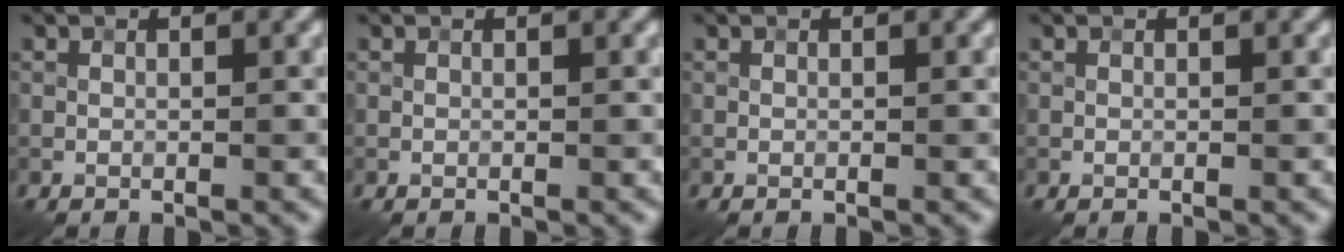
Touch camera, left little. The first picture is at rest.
{"total": 0.0}
{"total": 0.0}
{"total": 0.0}